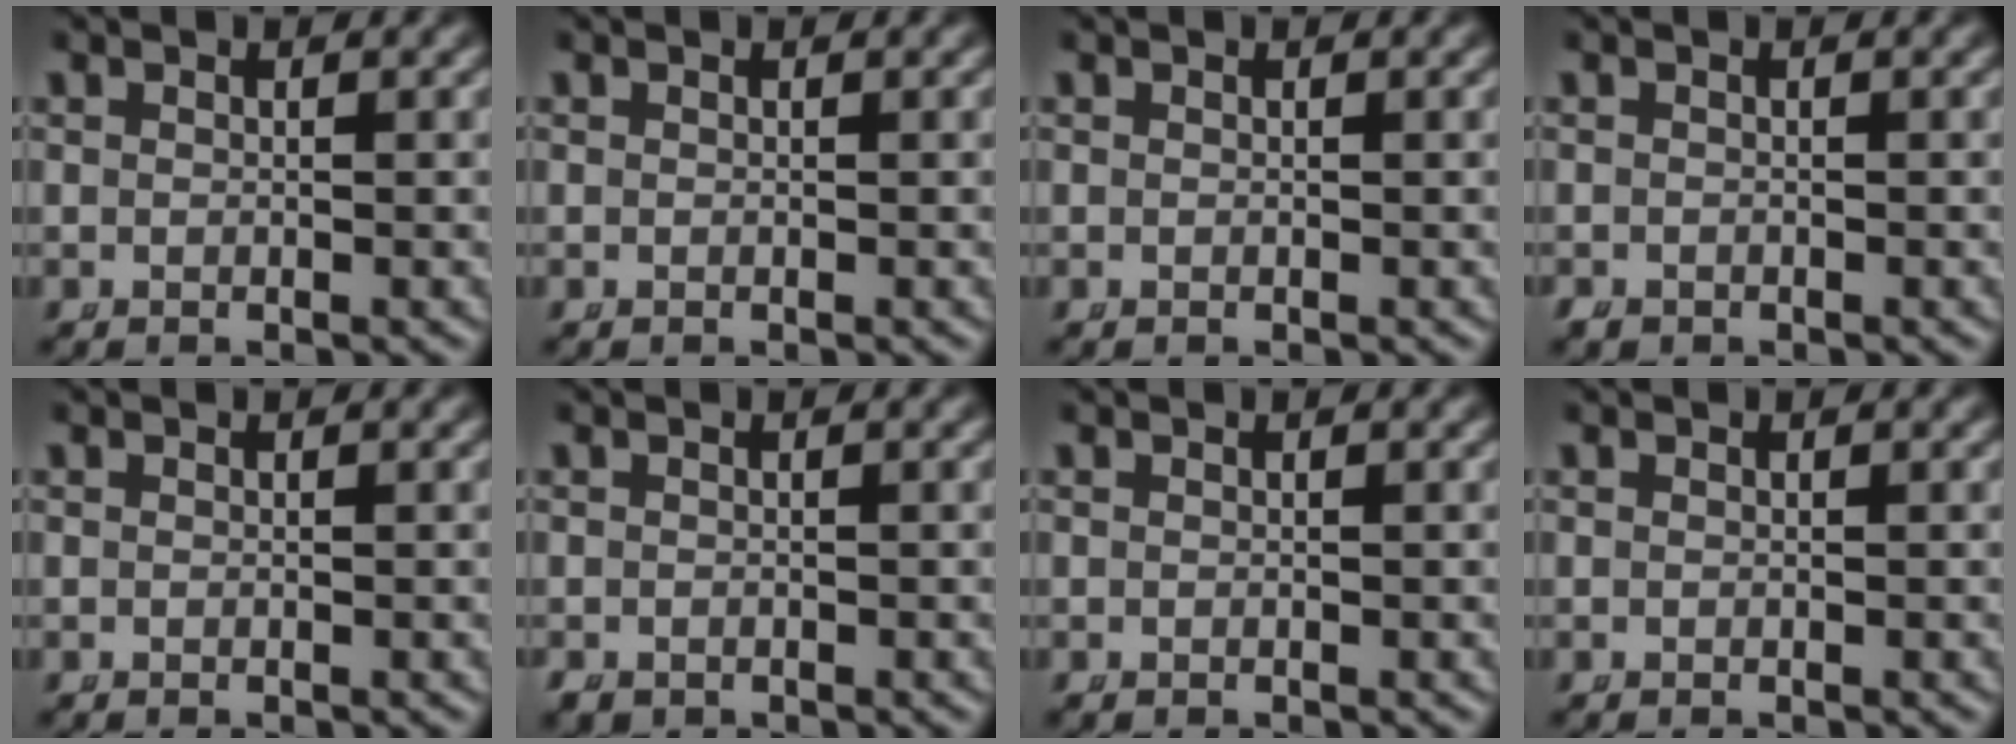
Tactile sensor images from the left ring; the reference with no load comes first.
{"total": 0.0}
{"total": 0.0}
{"total": 0.8, "force": [-0.6, 0.4, 0.1], "torque": [-0.006, -0.012, -0.006]}
{"total": 0.0}
{"total": 1.1, "force": [-0.8, 0.6, 0.3], "torque": [-0.012, -0.016, -0.006]}
{"total": 0.0}
{"total": 0.0}